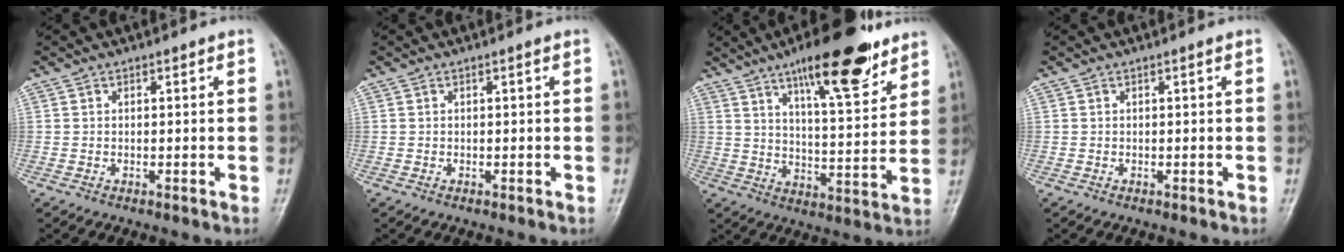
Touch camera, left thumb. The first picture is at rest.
{"total": 0.0}
{"total": 17.2, "force": [11.0, 4.9, 12.3], "torque": [-0.155, -0.055, 0.173]}
{"total": 0.0}